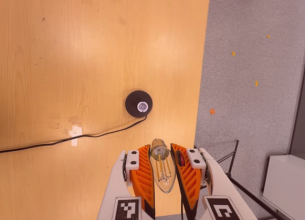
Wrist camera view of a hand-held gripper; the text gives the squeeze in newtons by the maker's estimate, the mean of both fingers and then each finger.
{"total": 24.0, "left": 25.0, "right": 22.9}